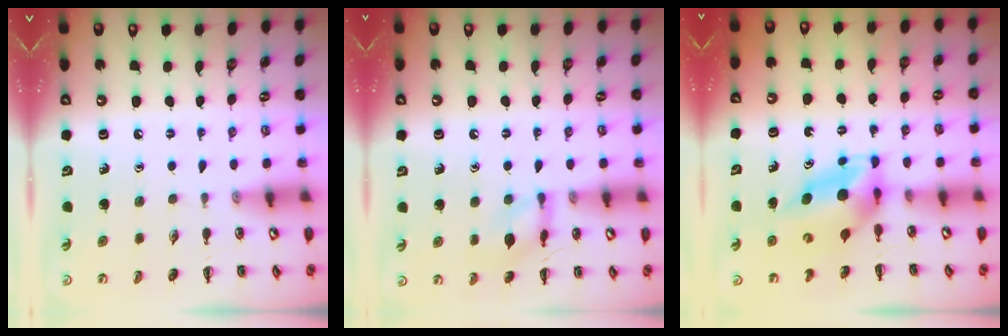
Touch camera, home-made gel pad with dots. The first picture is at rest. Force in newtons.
{"total": 9.7, "press": 9.7, "slide": 0.6}
{"total": 5.4, "press": 5.3, "slide": 1.0}